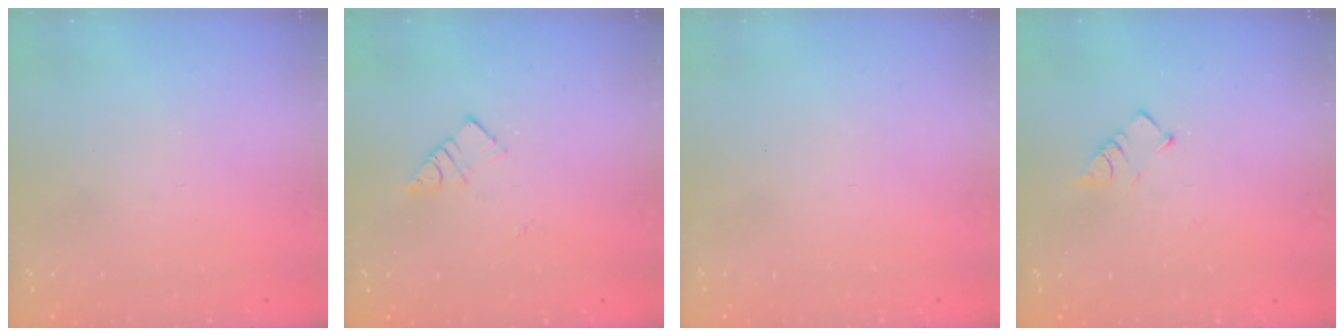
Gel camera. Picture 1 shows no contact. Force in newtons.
{"total": 5.5, "press": 5.5, "slide": 0.1}
{"total": 1.5, "press": 1.5, "slide": 0.1}
{"total": 2.9, "press": 2.9, "slide": 0.2}